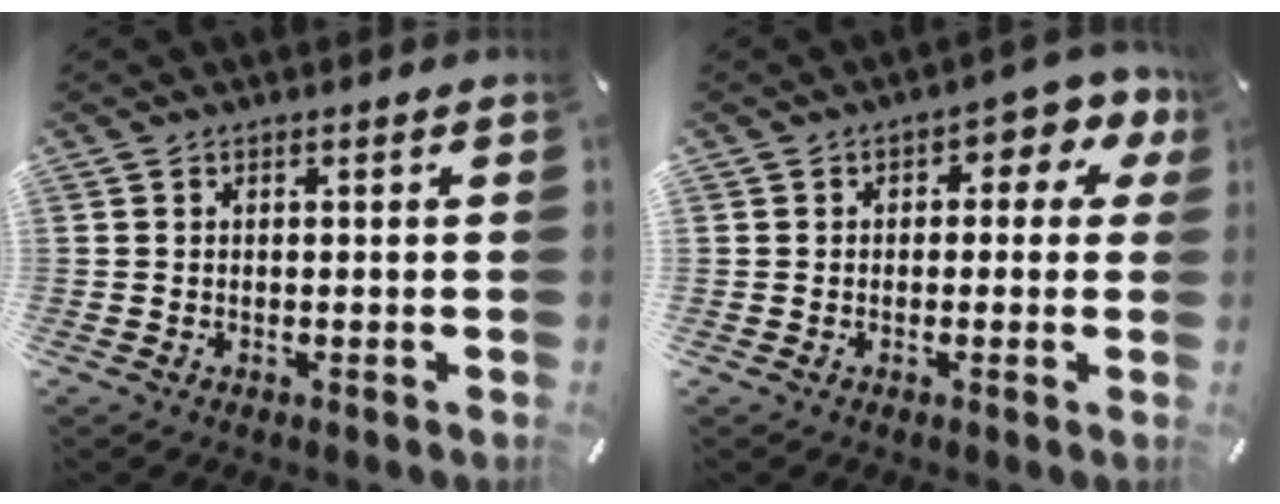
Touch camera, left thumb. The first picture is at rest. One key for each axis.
{"total": 5.4, "fx": 0.9, "fy": 3.9, "fz": 3.6, "tx": -0.043, "ty": -0.002, "tz": 0.008}